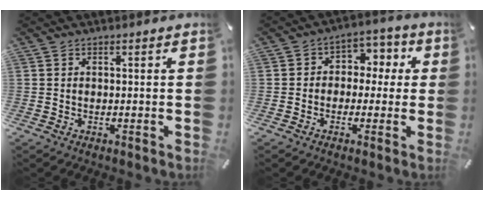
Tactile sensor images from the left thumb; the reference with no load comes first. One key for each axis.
{"total": 5.7, "fx": -1.3, "fy": 5.0, "fz": 2.3, "tx": -0.023, "ty": 0.021, "tz": -0.033}